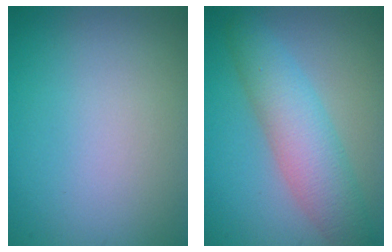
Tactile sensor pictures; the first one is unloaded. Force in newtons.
{"total": 5.5, "press": 5.5, "slide": 0.2}